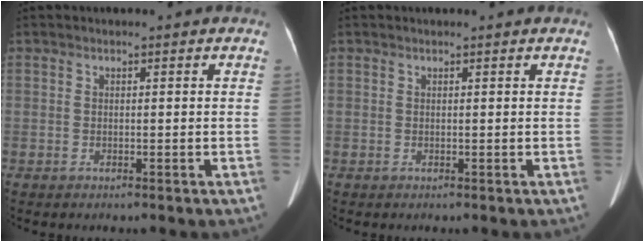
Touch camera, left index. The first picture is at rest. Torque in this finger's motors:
{"motor_torque": [-0.15, -0.04, -0.07, 0.00]}